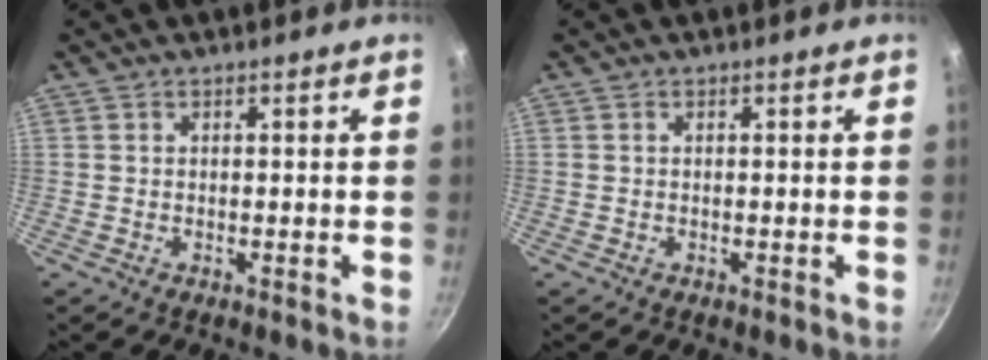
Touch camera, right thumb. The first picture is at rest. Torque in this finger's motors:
{"motor_torque": [0.05, -0.12, -0.16, 0.65, 0.03]}